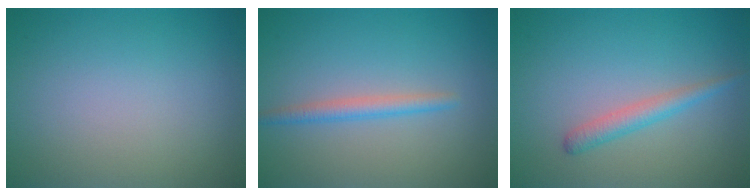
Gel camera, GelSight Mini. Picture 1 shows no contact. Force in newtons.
{"total": 1.9, "press": 1.9, "slide": 0.1}
{"total": 2.0, "press": 2.0, "slide": 0.1}